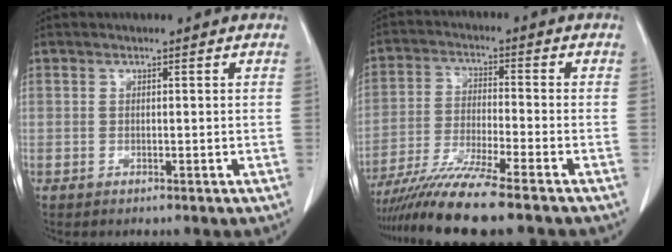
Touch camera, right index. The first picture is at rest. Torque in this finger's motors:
{"motor_torque": [1.05, -1.09, 0.35, 0.21]}